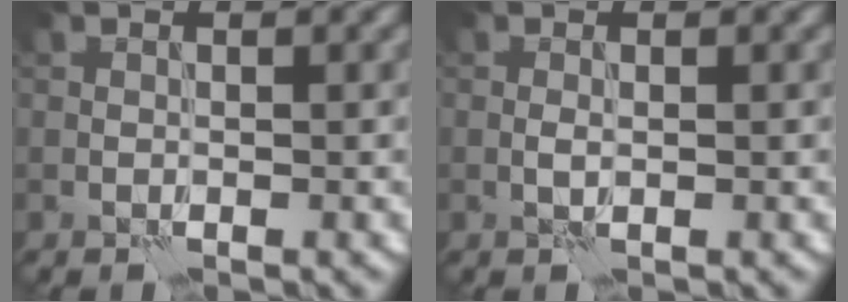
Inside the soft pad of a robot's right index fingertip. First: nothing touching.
{"total": 0.5, "force": [0.1, 0.2, 0.5], "torque": [-0.015, -0.002, 0.000]}